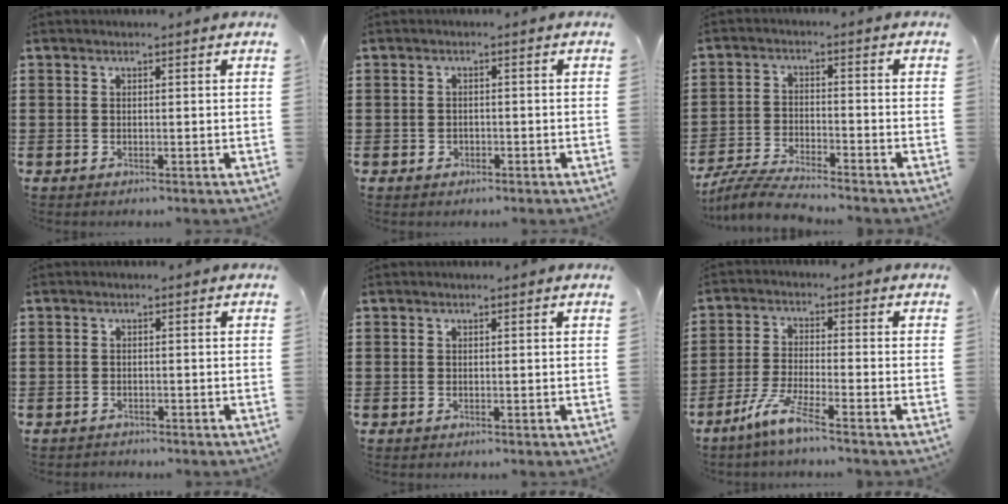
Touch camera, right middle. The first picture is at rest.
{"total": 0.9, "force": [-0.5, 0.7, 0.3], "torque": [-0.009, -0.001, -0.012]}
{"total": 5.8, "force": [-5.5, 0.3, 1.9], "torque": [-0.050, -0.008, -0.109]}
{"total": 1.0, "force": [-0.9, 0.3, -0.1], "torque": [-0.001, 0.002, -0.020]}
{"total": 0.0}
{"total": 5.8, "force": [-4.2, 0.2, 4.0], "torque": [-0.093, -0.012, -0.080]}